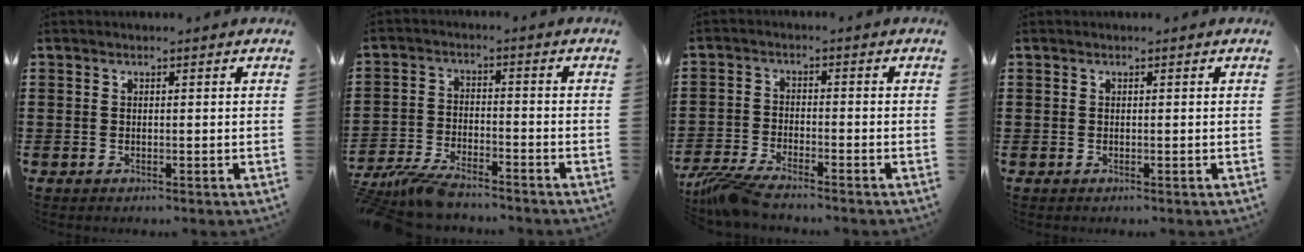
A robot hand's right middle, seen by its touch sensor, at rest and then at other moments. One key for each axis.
{"total": 5.8, "fx": -5.5, "fy": 0.6, "fz": 1.7, "tx": -0.054, "ty": -0.006, "tz": -0.113}
{"total": 4.9, "fx": -4.4, "fy": 0.1, "fz": 2.1, "tx": -0.070, "ty": -0.020, "tz": -0.094}
{"total": 0.0}